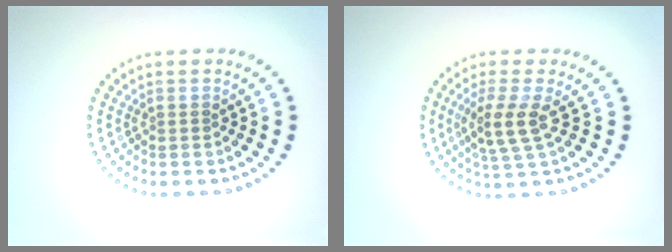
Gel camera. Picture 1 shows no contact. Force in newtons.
{"total": 3.2, "press": 2.8, "slide": 1.6}